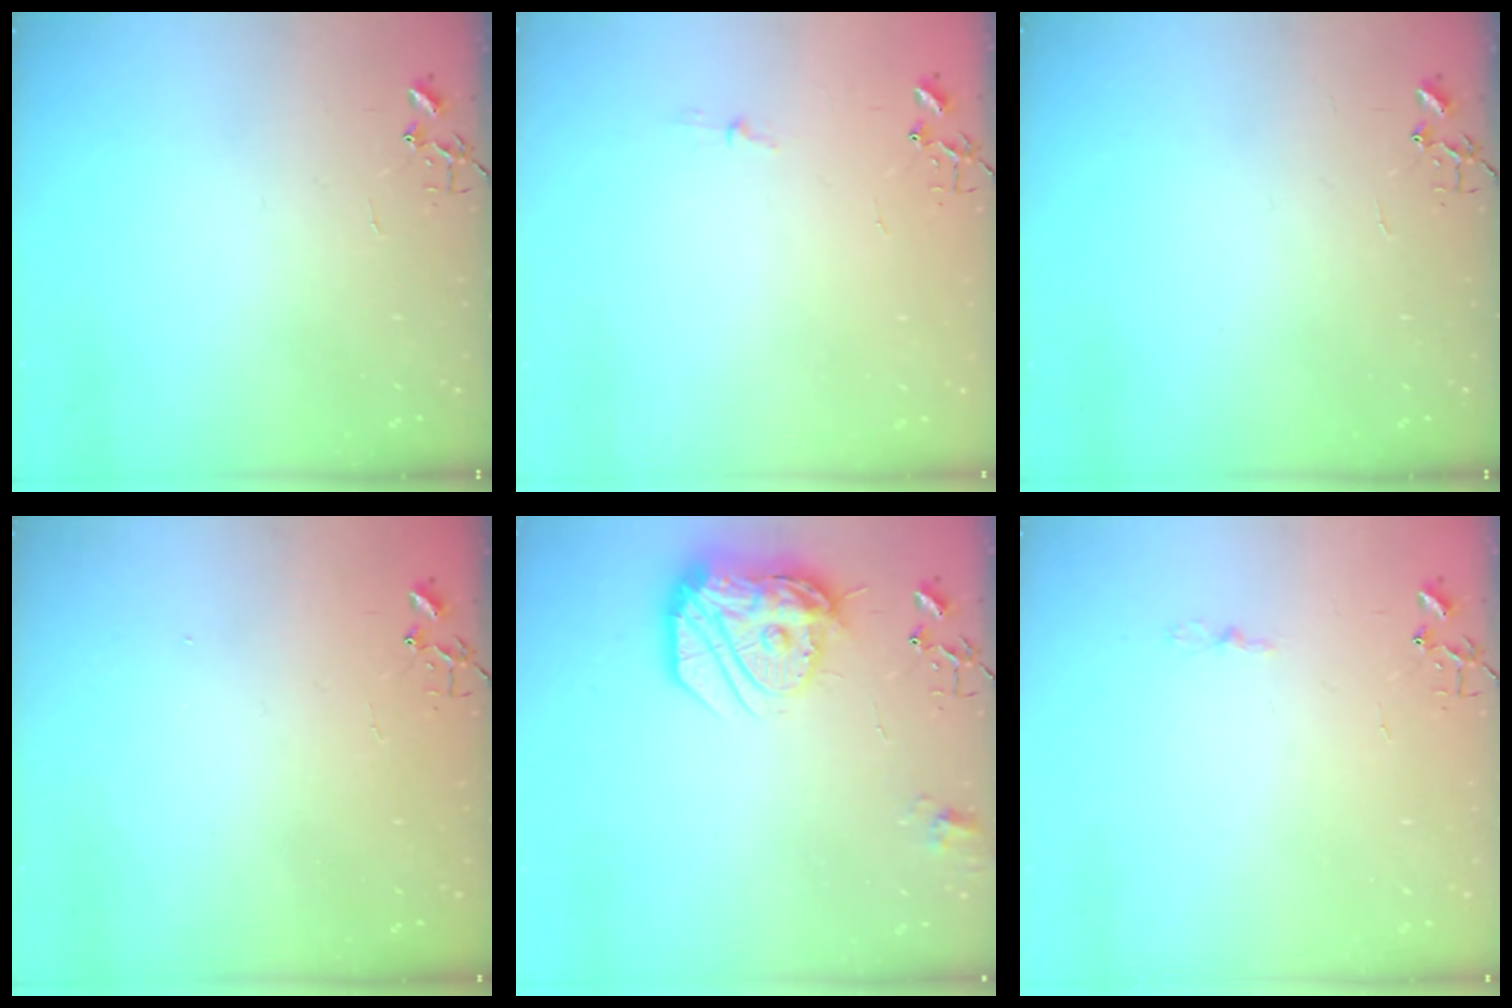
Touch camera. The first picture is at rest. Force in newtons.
{"total": 2.9, "press": 2.9, "slide": 0.4}
{"total": 0.0}
{"total": 1.2, "press": 1.2, "slide": 0.1}
{"total": 17.7, "press": 17.7, "slide": 1.6}
{"total": 3.5, "press": 3.4, "slide": 0.4}